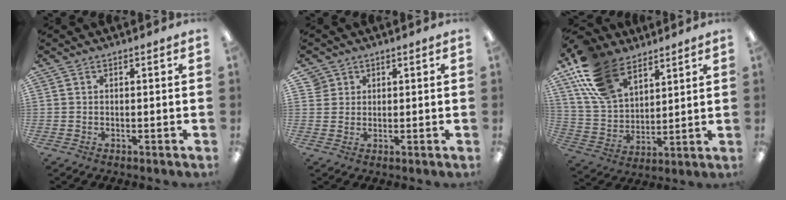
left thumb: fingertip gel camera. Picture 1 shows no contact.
{"total": 2.8, "force": [1.6, 2.3, 0.1], "torque": [-0.002, 0.001, 0.029]}
{"total": 17.6, "force": [11.5, 9.8, 8.9], "torque": [-0.198, -0.038, 0.220]}